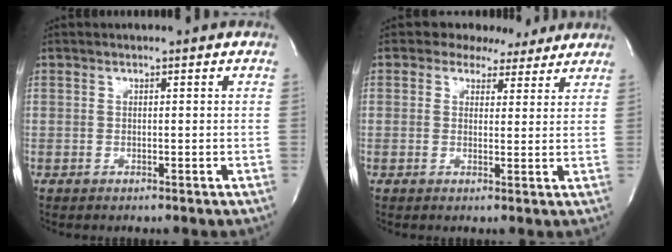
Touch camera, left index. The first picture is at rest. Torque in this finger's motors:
{"motor_torque": [0.77, -0.90, 0.13, -0.01]}